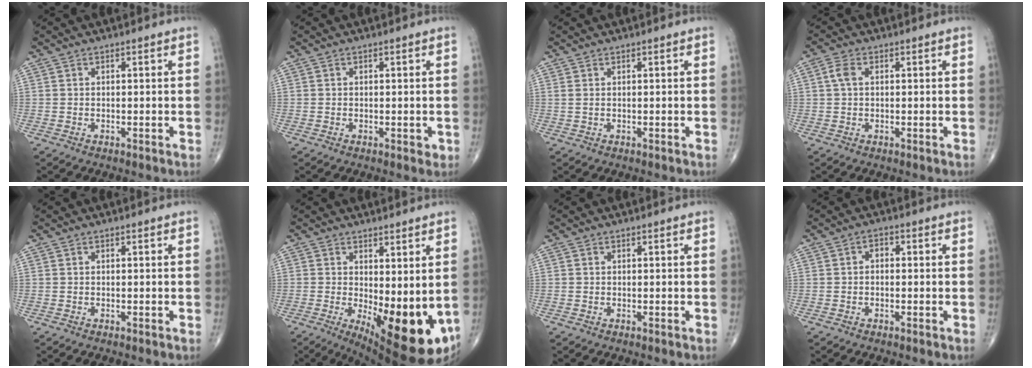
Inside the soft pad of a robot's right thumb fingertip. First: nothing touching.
{"total": 1.0, "force": [-0.1, 0.7, 0.7], "torque": [-0.005, -0.002, -0.003]}
{"total": 0.8, "force": [0.4, 0.1, 0.7], "torque": [-0.026, 0.007, 0.010]}
{"total": 2.5, "force": [0.5, 1.5, 1.9], "torque": [-0.047, 0.009, 0.009]}
{"total": 0.0}
{"total": 14.8, "force": [-1.6, 5.8, 13.5], "torque": [-0.186, -0.034, -0.003]}
{"total": 0.0}
{"total": 1.6, "force": [0.0, 1.1, 1.2], "torque": [-0.016, 0.008, -0.006]}